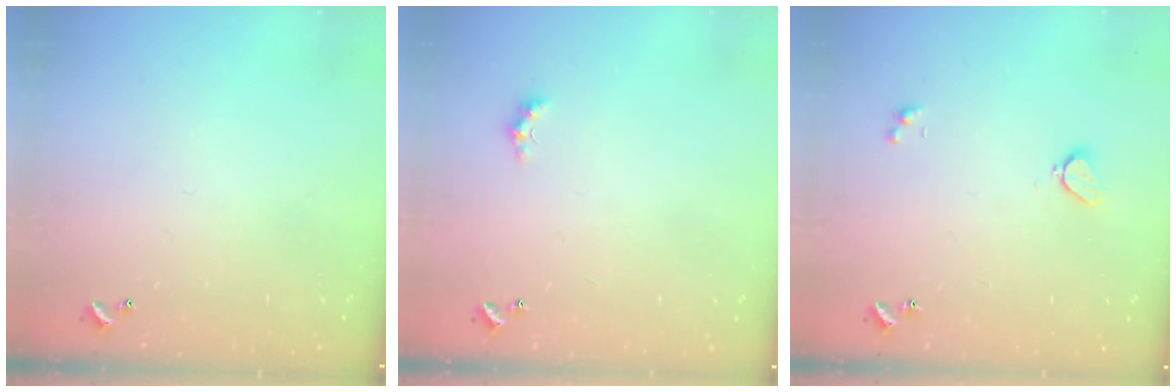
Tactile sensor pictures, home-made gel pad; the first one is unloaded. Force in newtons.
{"total": 1.6, "press": 1.5, "slide": 0.5}
{"total": 2.1, "press": 2.0, "slide": 0.6}